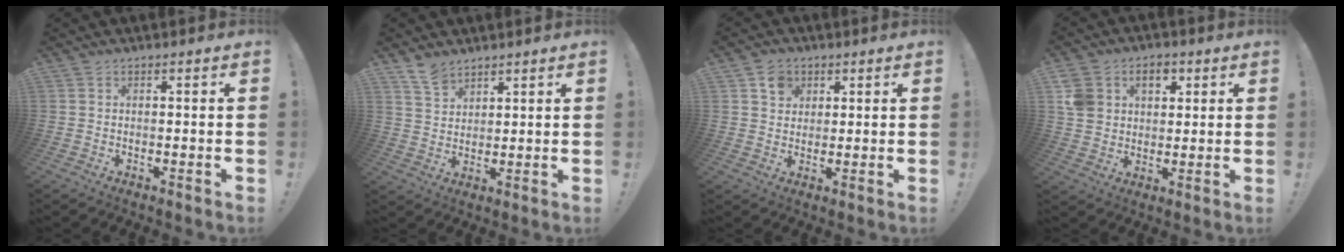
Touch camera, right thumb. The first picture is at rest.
{"total": 6.4, "force": [5.2, 3.3, 1.6], "torque": [-0.031, -0.033, 0.100]}
{"total": 5.5, "force": [2.7, 4.5, 1.6], "torque": [-0.018, -0.008, 0.049]}
{"total": 10.2, "force": [3.9, 8.3, 4.4], "torque": [-0.076, -0.008, 0.078]}